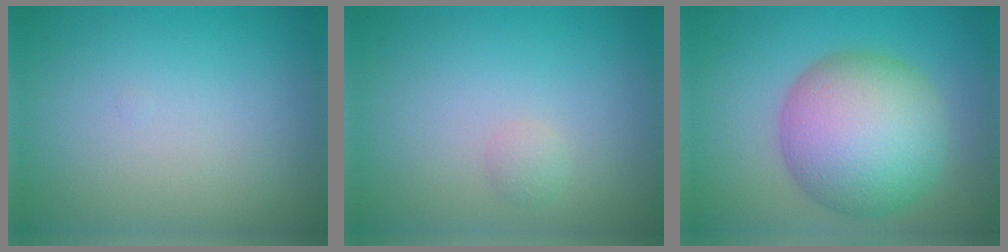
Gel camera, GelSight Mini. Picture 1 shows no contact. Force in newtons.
{"total": 0.8, "press": 0.8, "slide": 0.0}
{"total": 9.7, "press": 9.7, "slide": 0.4}